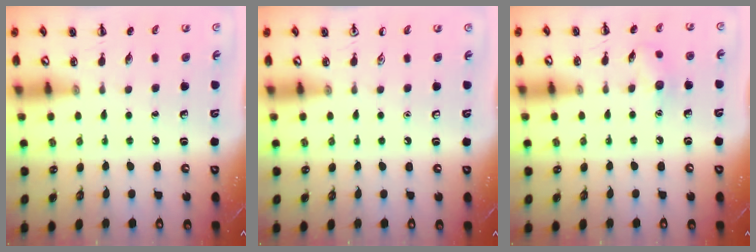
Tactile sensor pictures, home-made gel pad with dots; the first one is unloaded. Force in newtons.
{"total": 0.0}
{"total": 7.8, "press": 7.6, "slide": 1.5}